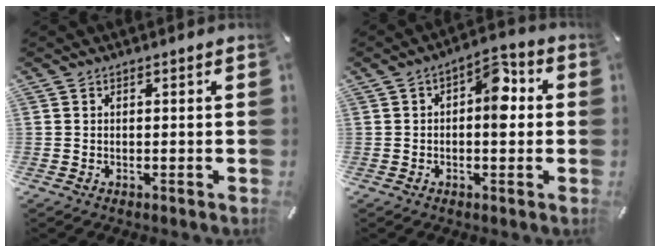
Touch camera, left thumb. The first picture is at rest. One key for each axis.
{"total": 8.1, "fx": 0.7, "fy": 4.3, "fz": 6.9, "tx": -0.080, "ty": 0.002, "tz": 0.004}